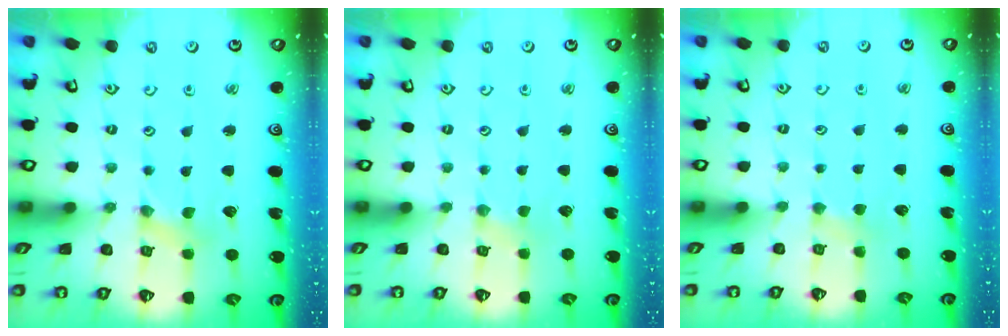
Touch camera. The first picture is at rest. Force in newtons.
{"total": 1.2, "press": 1.1, "slide": 0.2}
{"total": 2.4, "press": 2.3, "slide": 0.3}